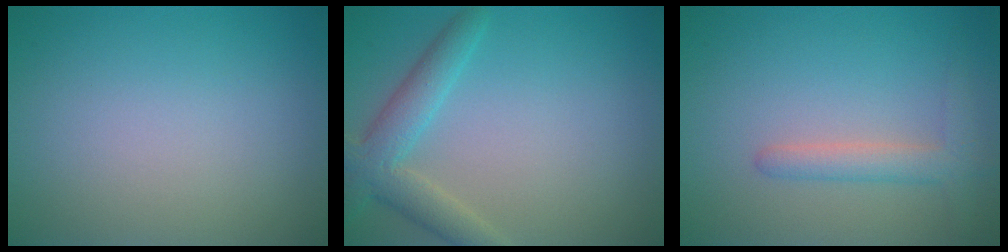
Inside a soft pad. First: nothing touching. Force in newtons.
{"total": 4.0, "press": 4.0, "slide": 0.1}
{"total": 2.4, "press": 2.4, "slide": 0.3}